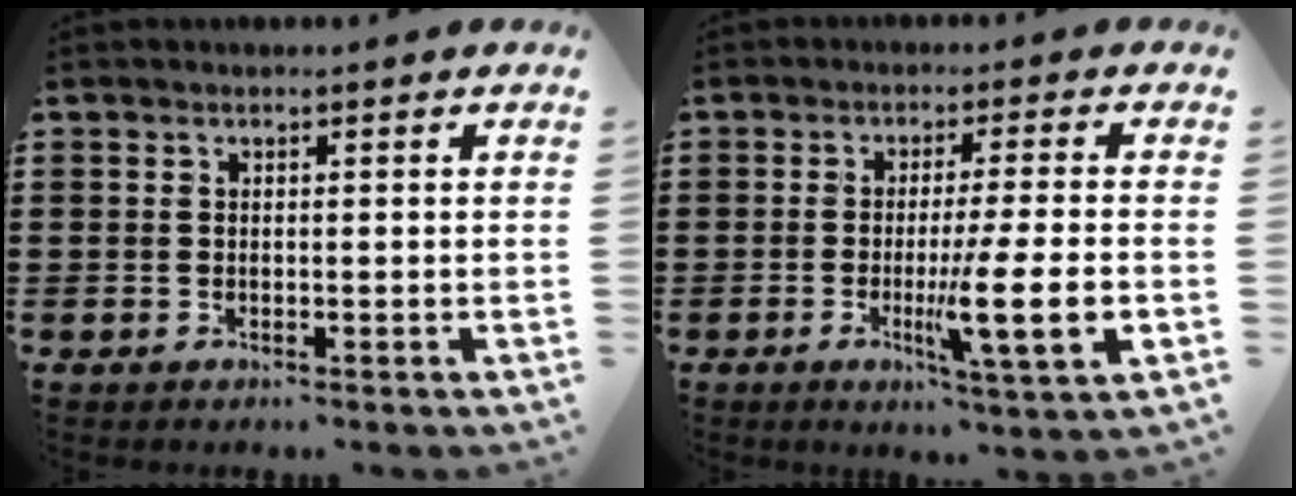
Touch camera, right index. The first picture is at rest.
{"total": 8.9, "force": [-2.1, 0.0, 8.7], "torque": [-0.156, -0.021, -0.038]}